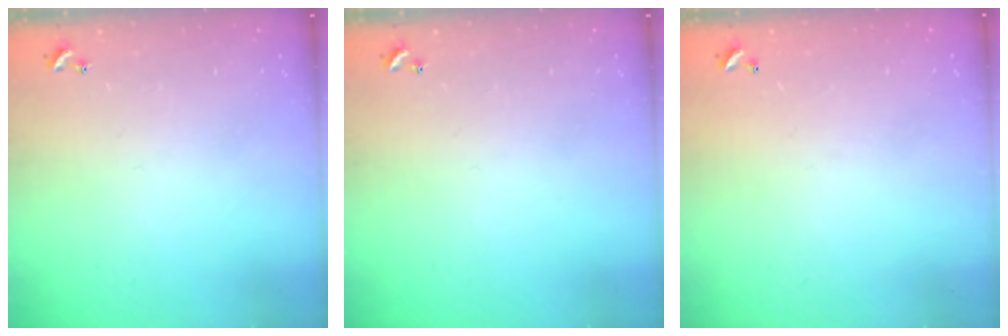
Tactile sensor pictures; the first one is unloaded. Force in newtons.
{"total": 0.0}
{"total": 2.8, "press": 2.8, "slide": 0.1}